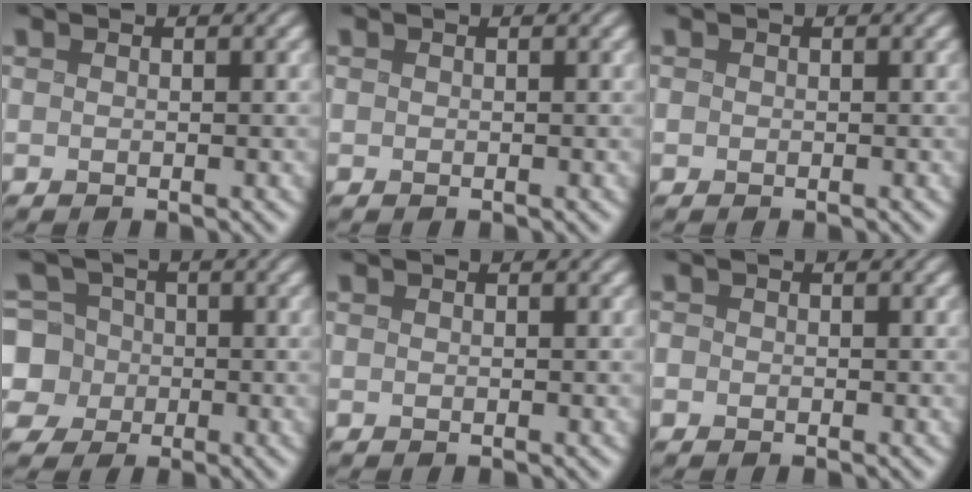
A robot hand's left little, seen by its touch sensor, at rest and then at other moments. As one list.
[{"total": 0.0}, {"total": 0.5, "force": [-0.1, 0.5, 0.1], "torque": [0.000, 0.000, -0.002]}, {"total": 8.6, "force": [-1.7, 7.8, 2.9], "torque": [-0.073, 0.009, -0.067]}, {"total": 0.0}, {"total": 1.1, "force": [-0.2, 1.0, 0.3], "torque": [0.002, 0.004, -0.007]}]